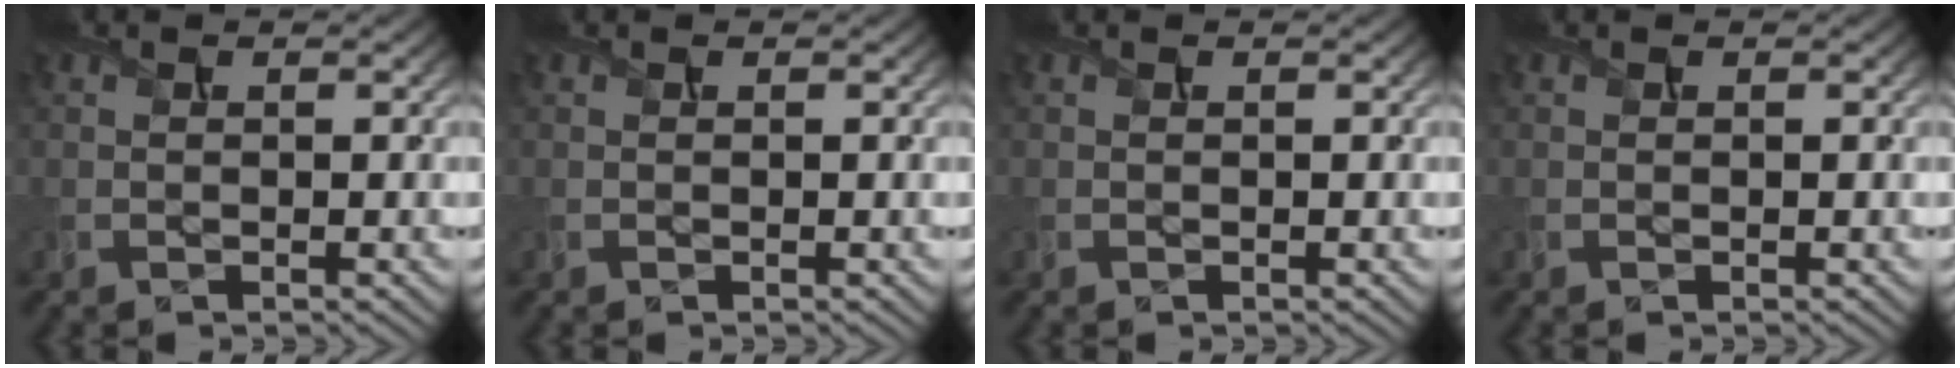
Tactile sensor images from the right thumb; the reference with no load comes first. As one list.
[{"total": 0.0}, {"total": 0.0}, {"total": 0.0}]